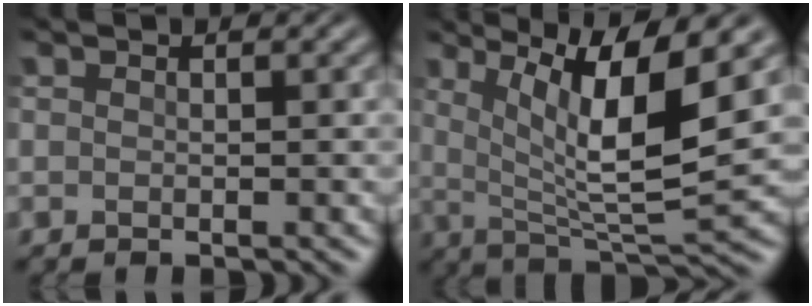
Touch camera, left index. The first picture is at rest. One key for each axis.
{"total": 9.6, "fx": 3.0, "fy": 2.3, "fz": 8.9, "tx": -0.145, "ty": -0.008, "tz": 0.057}